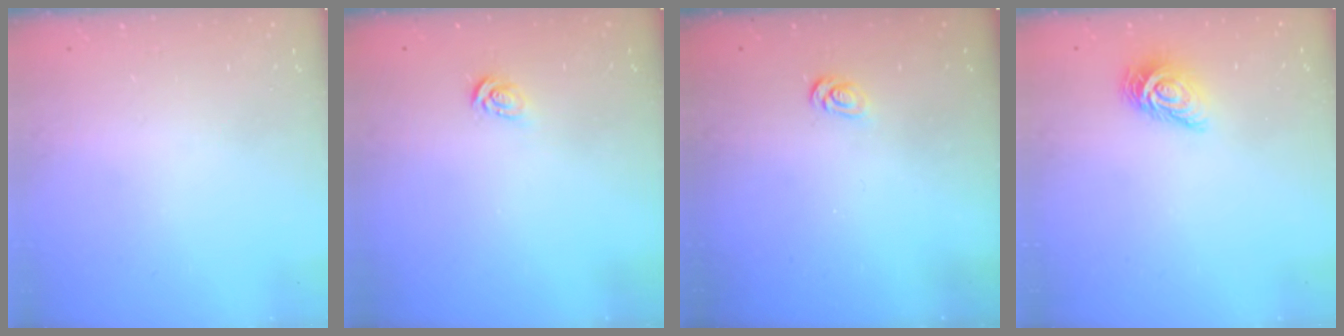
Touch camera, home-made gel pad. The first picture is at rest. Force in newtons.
{"total": 3.8, "press": 3.8, "slide": 0.4}
{"total": 2.6, "press": 2.6, "slide": 0.4}
{"total": 7.7, "press": 7.6, "slide": 0.7}